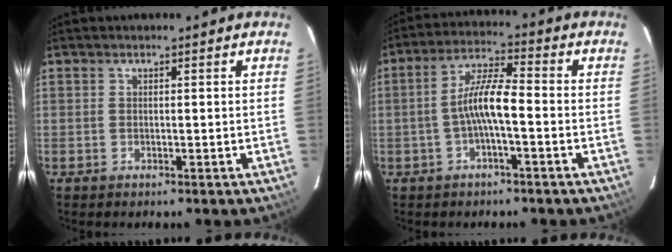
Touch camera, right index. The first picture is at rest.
{"total": 7.0, "force": [-1.9, 1.1, 6.6], "torque": [-0.136, 0.015, -0.036]}